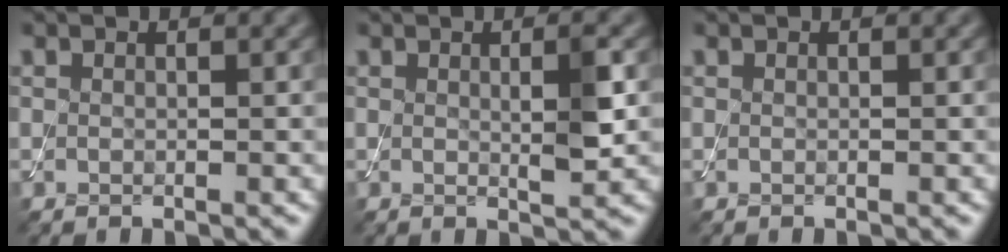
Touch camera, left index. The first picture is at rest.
{"total": 2.5, "force": [0.3, 0.3, 2.5], "torque": [-0.038, -0.004, 0.004]}
{"total": 0.0}